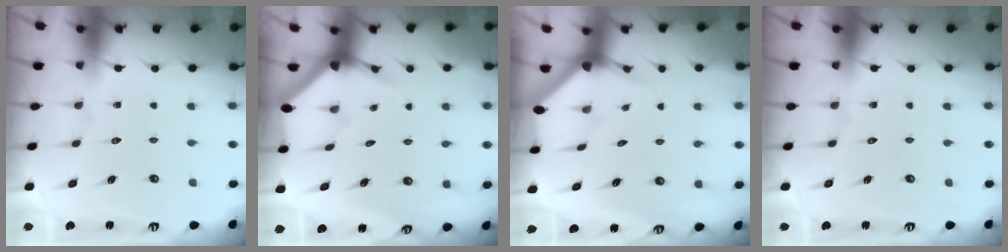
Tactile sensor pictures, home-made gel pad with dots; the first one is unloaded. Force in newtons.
{"total": 3.3, "press": 3.3, "slide": 0.1}
{"total": 2.4, "press": 2.4, "slide": 0.2}
{"total": 0.0}